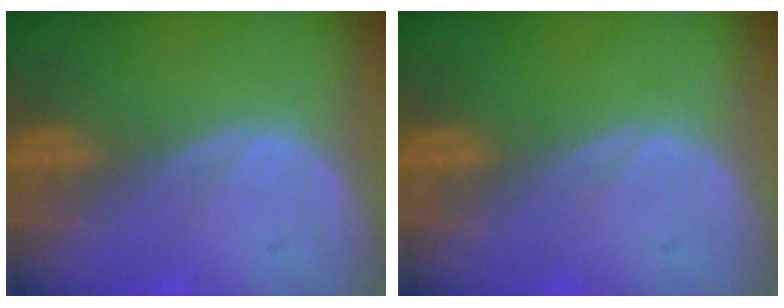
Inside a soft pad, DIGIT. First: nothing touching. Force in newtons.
{"total": 0.0}